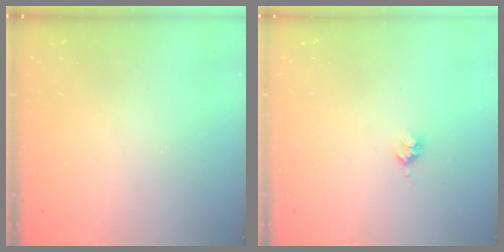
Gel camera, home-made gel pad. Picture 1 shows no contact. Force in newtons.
{"total": 2.5, "press": 2.5, "slide": 0.3}